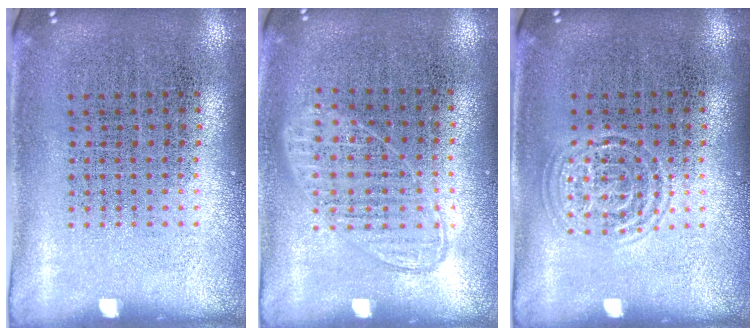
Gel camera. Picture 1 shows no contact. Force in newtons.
{"total": 0.8, "press": 0.8, "slide": 0.2}
{"total": 1.4, "press": 1.3, "slide": 0.2}